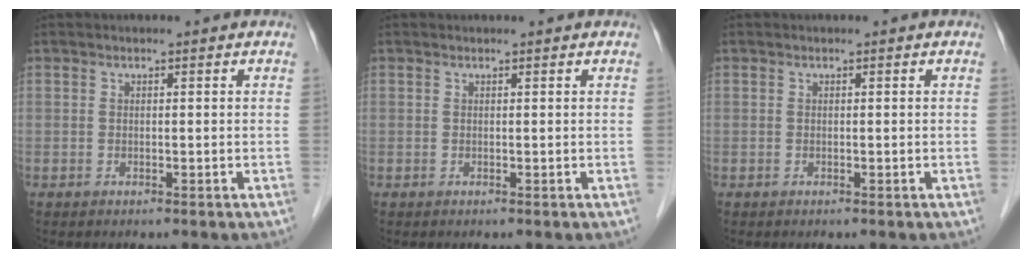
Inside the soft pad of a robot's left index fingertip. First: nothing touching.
{"total": 0.6, "force": [0.6, 0.0, 0.1], "torque": [-0.003, 0.003, 0.008]}
{"total": 0.0}